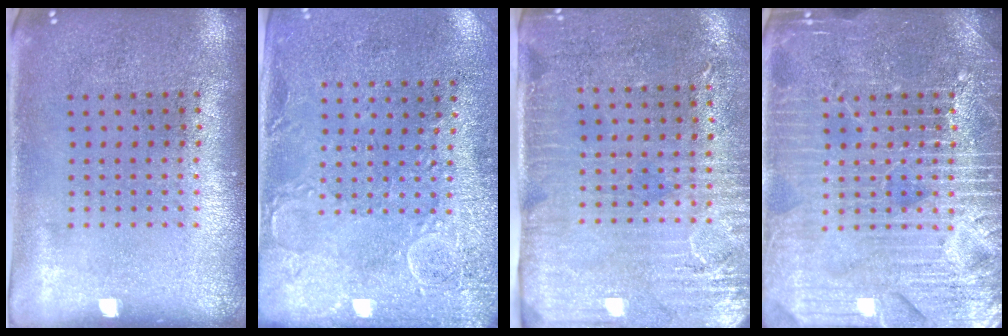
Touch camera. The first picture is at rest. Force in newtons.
{"total": 2.9, "press": 2.3, "slide": 1.7}
{"total": 3.1, "press": 2.6, "slide": 1.6}
{"total": 7.1, "press": 7.0, "slide": 0.9}